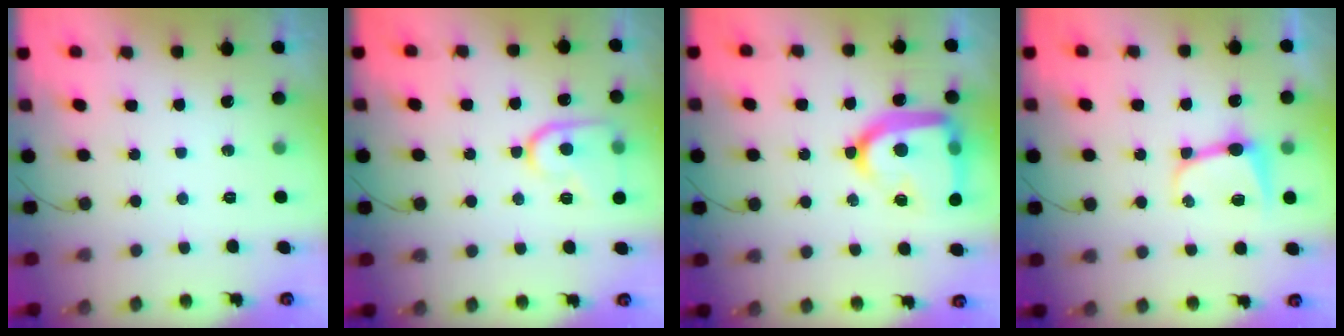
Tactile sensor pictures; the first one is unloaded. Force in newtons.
{"total": 12.9, "press": 12.9, "slide": 1.2}
{"total": 22.5, "press": 22.4, "slide": 2.0}
{"total": 8.5, "press": 8.4, "slide": 0.8}